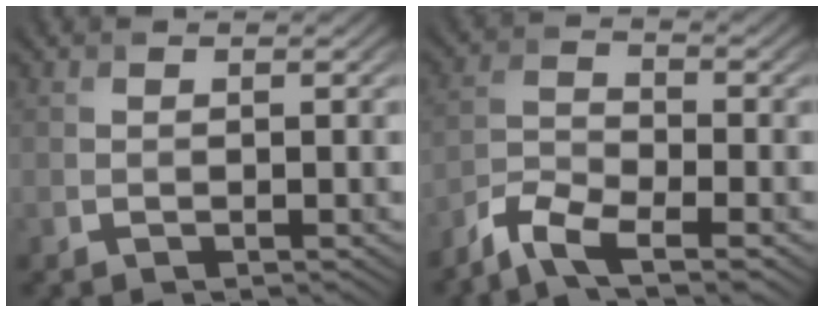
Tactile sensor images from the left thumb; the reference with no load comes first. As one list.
[{"total": 6.0, "force": [-4.5, 1.5, 3.6], "torque": [-0.082, -0.006, -0.100]}]